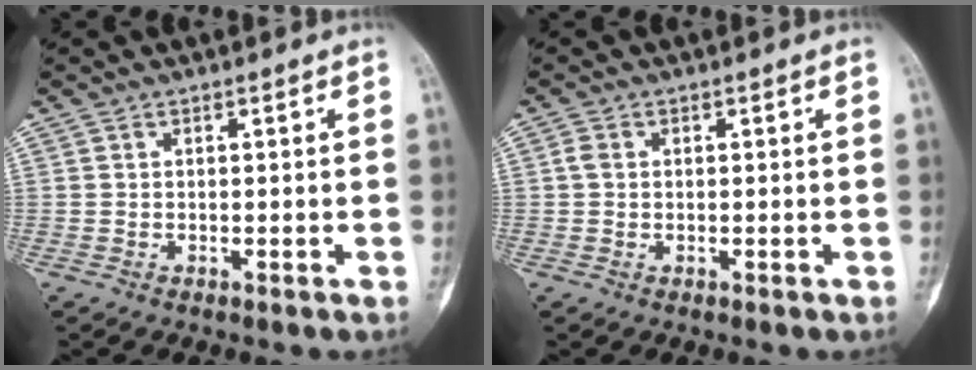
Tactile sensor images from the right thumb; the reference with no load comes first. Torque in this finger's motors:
{"motor_torque": [0.35, 0.04, 0.03, -0.31, 0.01]}